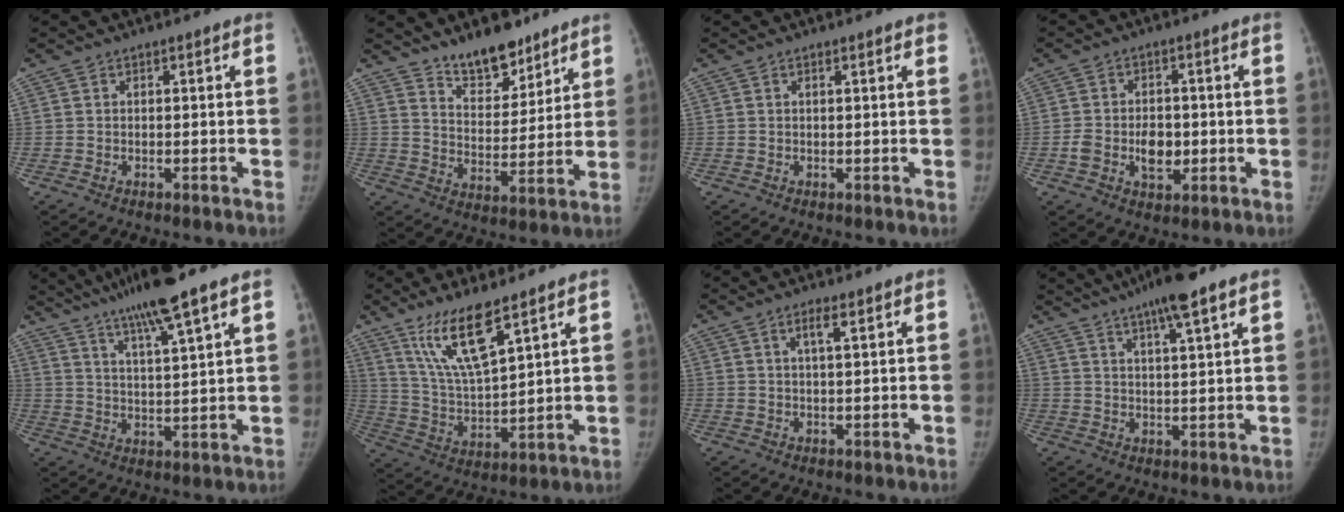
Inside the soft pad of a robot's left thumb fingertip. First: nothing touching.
{"total": 11.2, "force": [8.9, 4.9, 4.6], "torque": [-0.039, -0.069, 0.154]}
{"total": 1.7, "force": [1.2, 0.0, 1.2], "torque": [-0.012, 0.006, 0.013]}
{"total": 6.6, "force": [-1.1, 4.4, 4.7], "torque": [-0.062, 0.004, -0.014]}
{"total": 13.0, "force": [9.0, 0.2, 9.4], "torque": [-0.165, -0.027, 0.155]}
{"total": 12.6, "force": [8.3, 2.6, 9.2], "torque": [-0.171, -0.047, 0.176]}
{"total": 2.7, "force": [1.4, 0.2, 2.3], "torque": [-0.047, -0.004, 0.027]}
{"total": 10.1, "force": [6.6, 0.7, 7.6], "torque": [-0.120, -0.013, 0.104]}